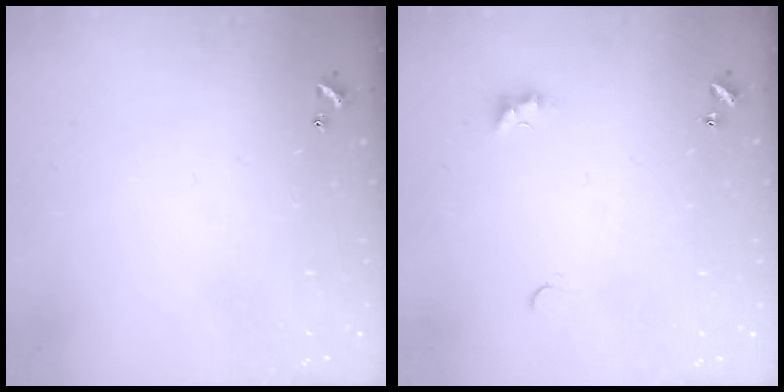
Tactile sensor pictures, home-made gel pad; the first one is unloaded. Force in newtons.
{"total": 3.7, "press": 3.6, "slide": 0.5}